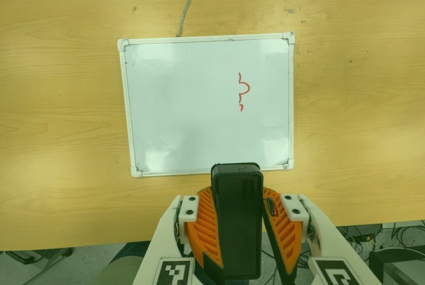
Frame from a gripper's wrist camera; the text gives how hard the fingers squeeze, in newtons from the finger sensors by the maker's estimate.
{"total": 9.7, "left": 9.8, "right": 9.6}